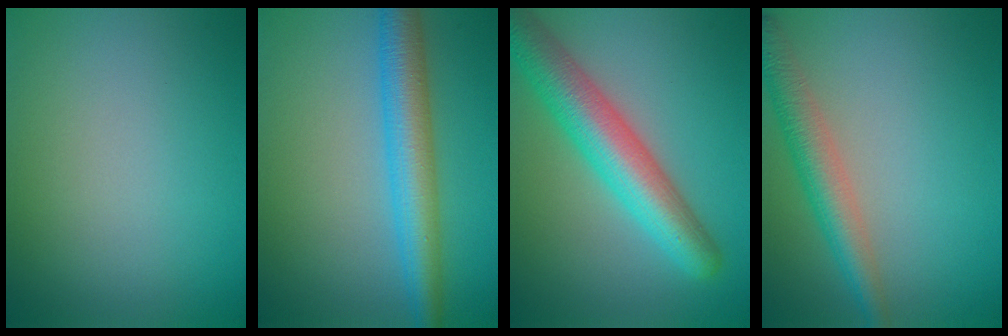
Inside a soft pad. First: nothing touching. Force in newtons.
{"total": 5.8, "press": 5.8, "slide": 0.2}
{"total": 7.4, "press": 7.4, "slide": 0.2}
{"total": 4.2, "press": 4.2, "slide": 0.1}